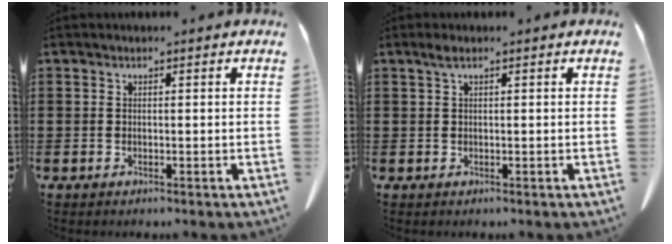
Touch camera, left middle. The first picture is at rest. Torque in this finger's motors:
{"motor_torque": [0.35, -0.18, 0.00, 0.03]}